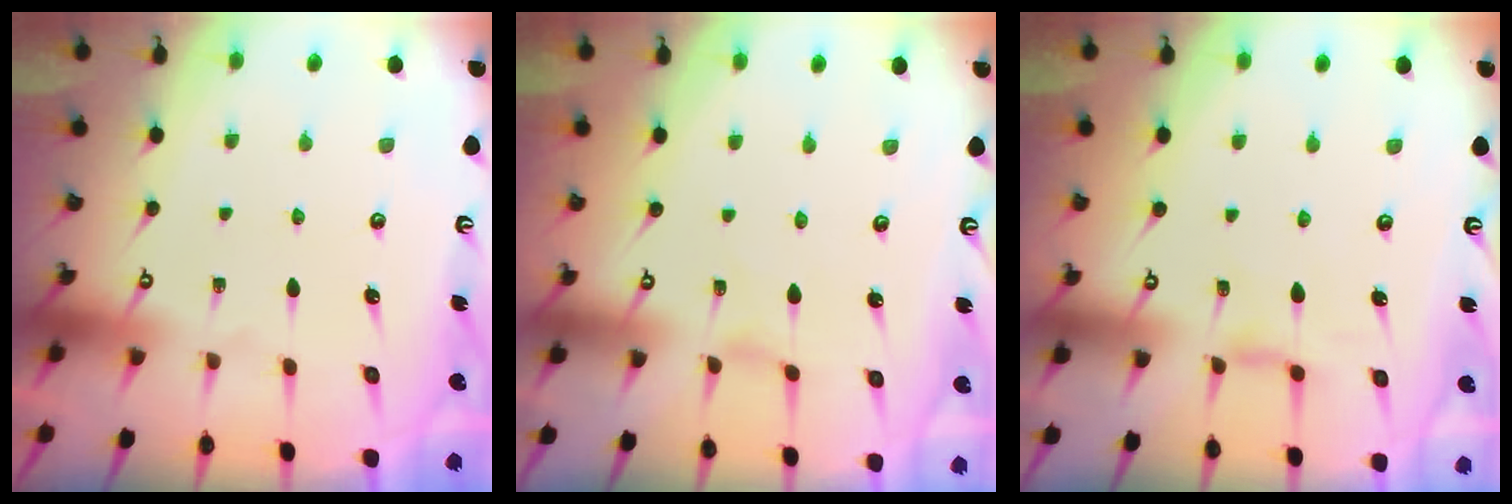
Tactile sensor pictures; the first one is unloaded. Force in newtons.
{"total": 0.0}
{"total": 3.4, "press": 3.4, "slide": 0.5}